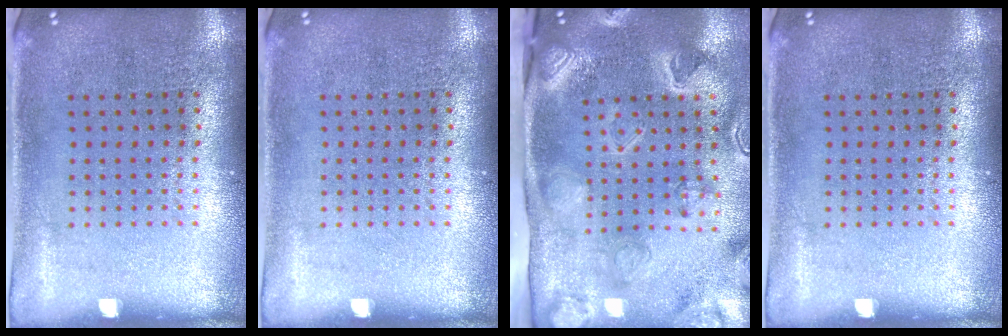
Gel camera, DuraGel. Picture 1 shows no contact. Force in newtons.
{"total": 0.0}
{"total": 3.2, "press": 3.1, "slide": 0.7}
{"total": 0.0}